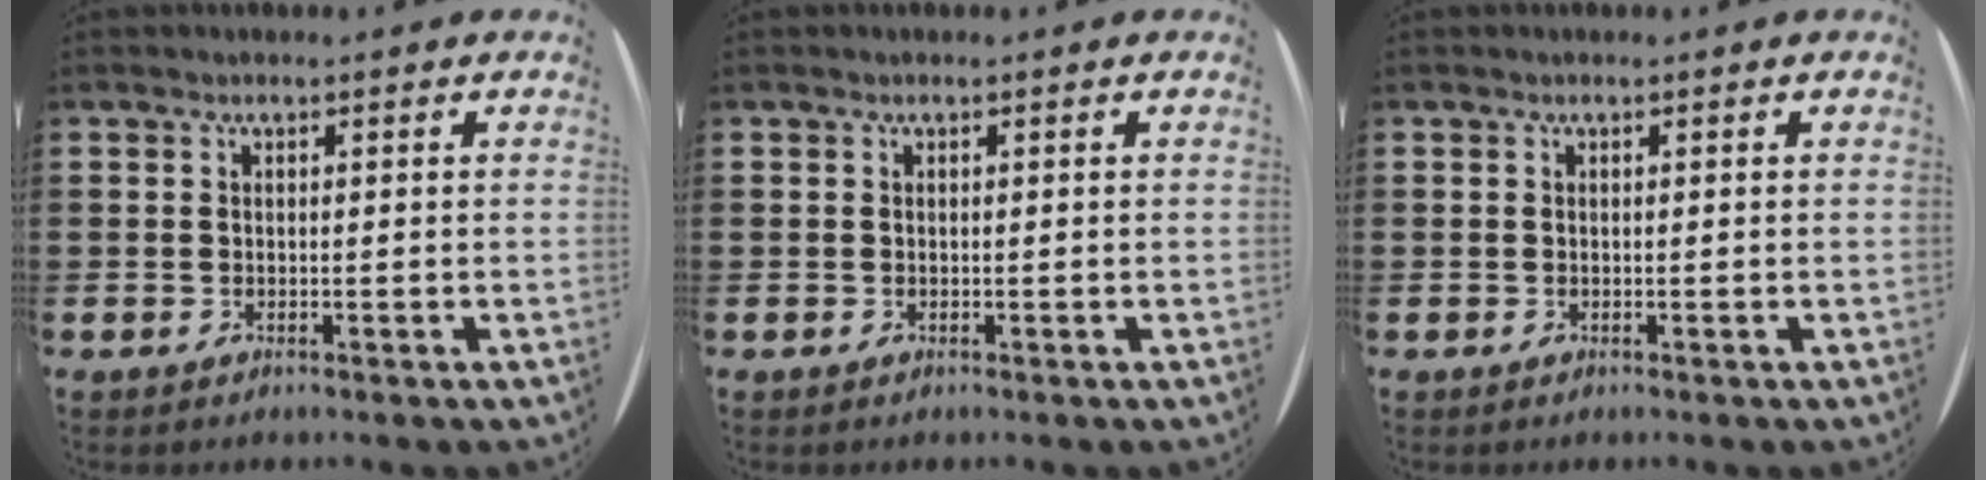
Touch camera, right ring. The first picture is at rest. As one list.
[{"total": 0.0}, {"total": 0.0}]